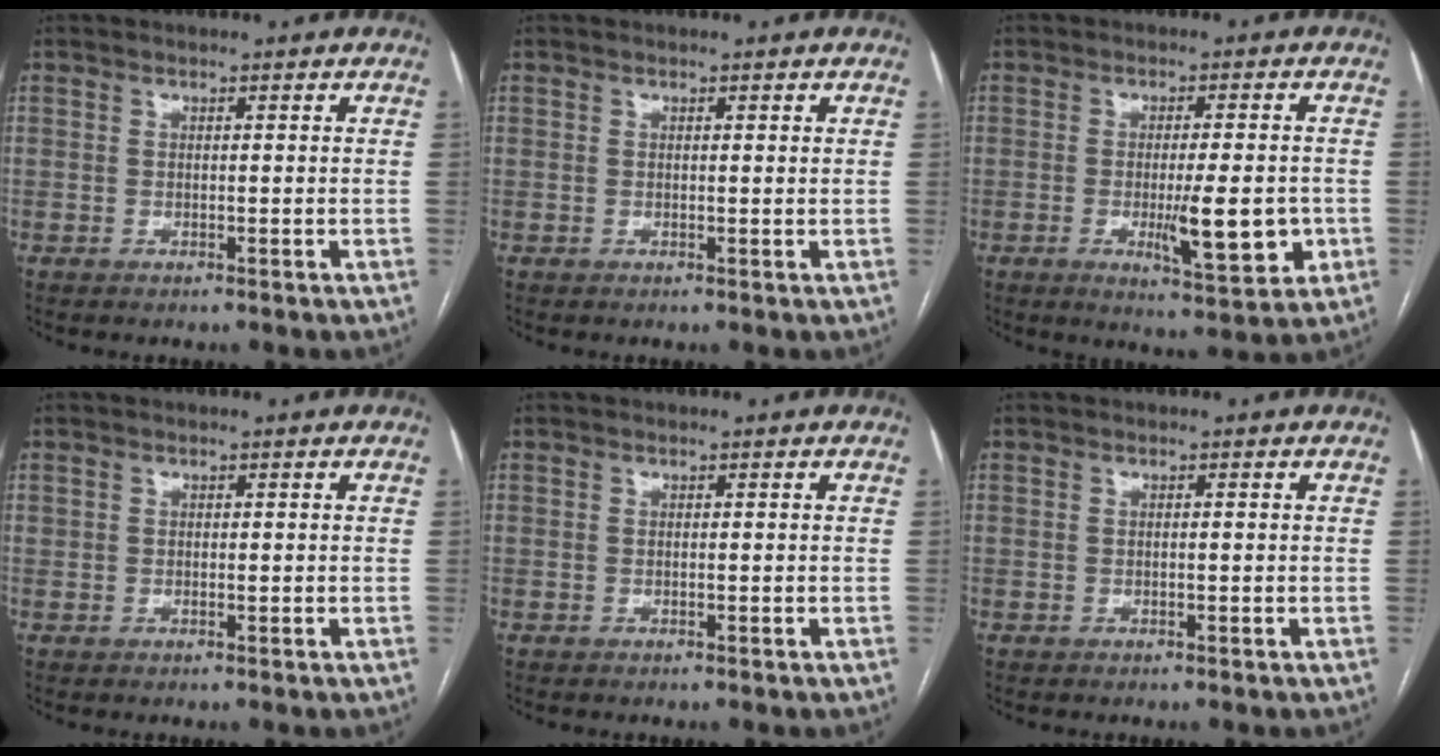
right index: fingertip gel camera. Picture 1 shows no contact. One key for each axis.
{"total": 0.5, "fx": 0.4, "fy": 0.1, "fz": 0.3, "tx": -0.005, "ty": -0.001, "tz": 0.005}
{"total": 9.3, "fx": -2.1, "fy": 1.8, "fz": 8.9, "tx": -0.135, "ty": -0.015, "tz": -0.025}
{"total": 0.5, "fx": 0.1, "fy": 0.3, "fz": 0.3, "tx": -0.007, "ty": 0.002, "tz": 0.003}
{"total": 0.0}
{"total": 0.0}